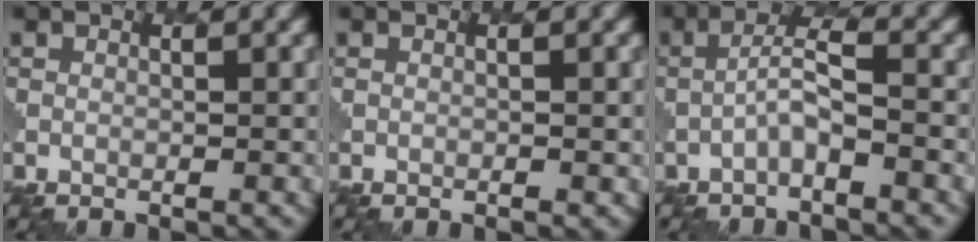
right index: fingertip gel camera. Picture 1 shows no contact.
{"total": 0.0}
{"total": 2.5, "force": [-1.0, 0.4, 2.3], "torque": [-0.047, 0.014, -0.028]}